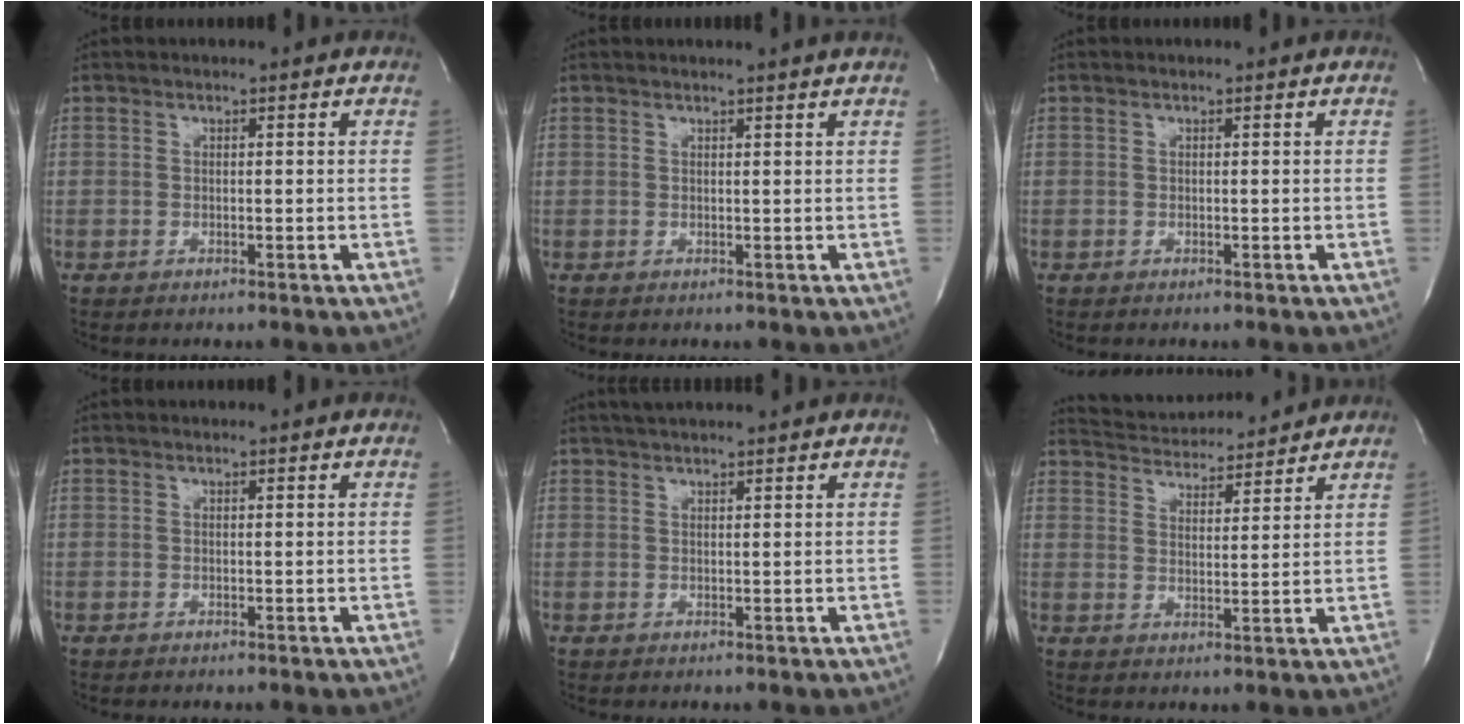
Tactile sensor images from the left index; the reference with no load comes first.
{"total": 2.1, "force": [1.8, -0.8, 0.7], "torque": [-0.019, -0.004, 0.024]}
{"total": 0.0}
{"total": 0.0}
{"total": 5.8, "force": [5.2, 0.3, 2.6], "torque": [-0.042, 0.029, 0.077]}
{"total": 11.0, "force": [10.7, 1.5, 2.3], "torque": [-0.043, 0.015, 0.165]}